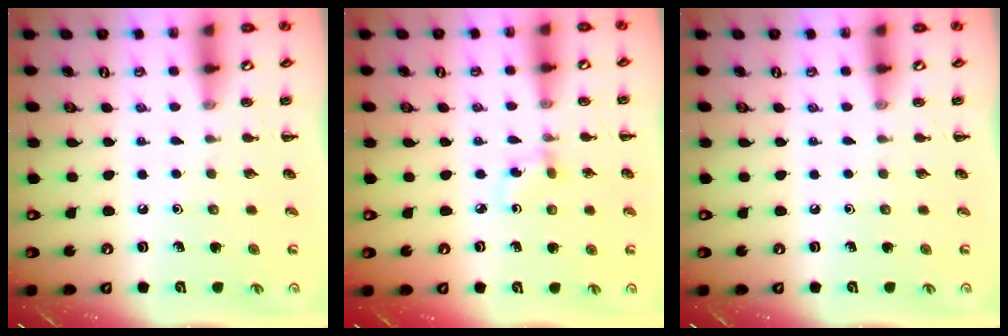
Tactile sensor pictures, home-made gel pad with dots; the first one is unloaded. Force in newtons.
{"total": 3.0, "press": 2.7, "slide": 1.2}
{"total": 0.0}